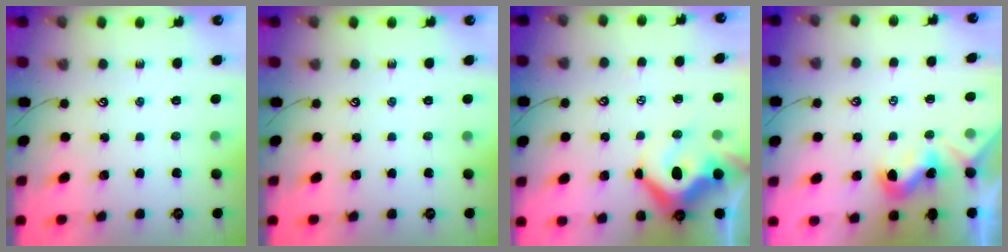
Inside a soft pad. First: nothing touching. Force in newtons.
{"total": 0.0}
{"total": 10.1, "press": 9.9, "slide": 1.9}
{"total": 1.3, "press": 1.2, "slide": 0.3}